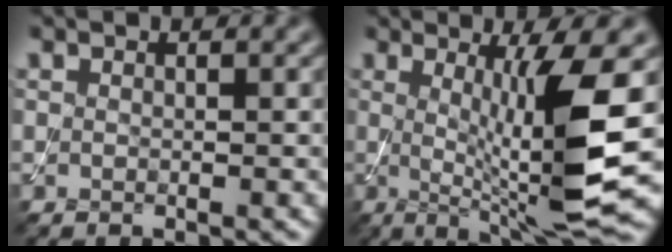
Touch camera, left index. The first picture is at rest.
{"total": 9.6, "force": [0.3, 1.5, 9.5], "torque": [-0.140, -0.014, 0.015]}